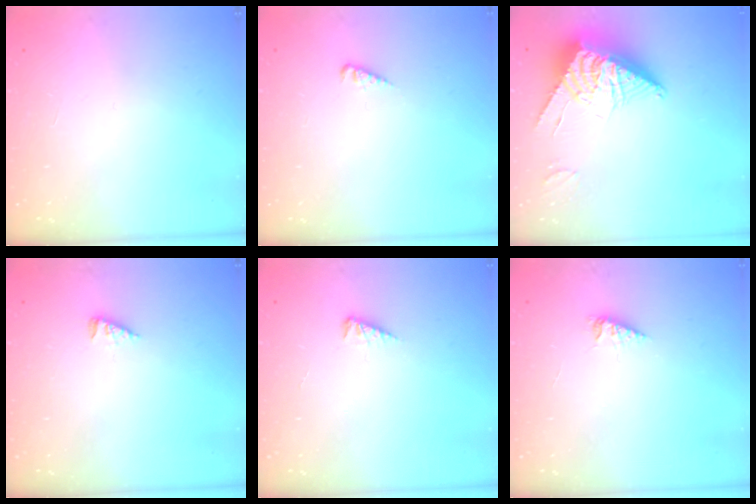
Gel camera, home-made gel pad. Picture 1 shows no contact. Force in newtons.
{"total": 1.9, "press": 1.8, "slide": 0.3}
{"total": 14.4, "press": 14.3, "slide": 1.5}
{"total": 2.5, "press": 2.5, "slide": 0.4}
{"total": 3.9, "press": 3.9, "slide": 0.5}
{"total": 4.2, "press": 4.2, "slide": 0.3}